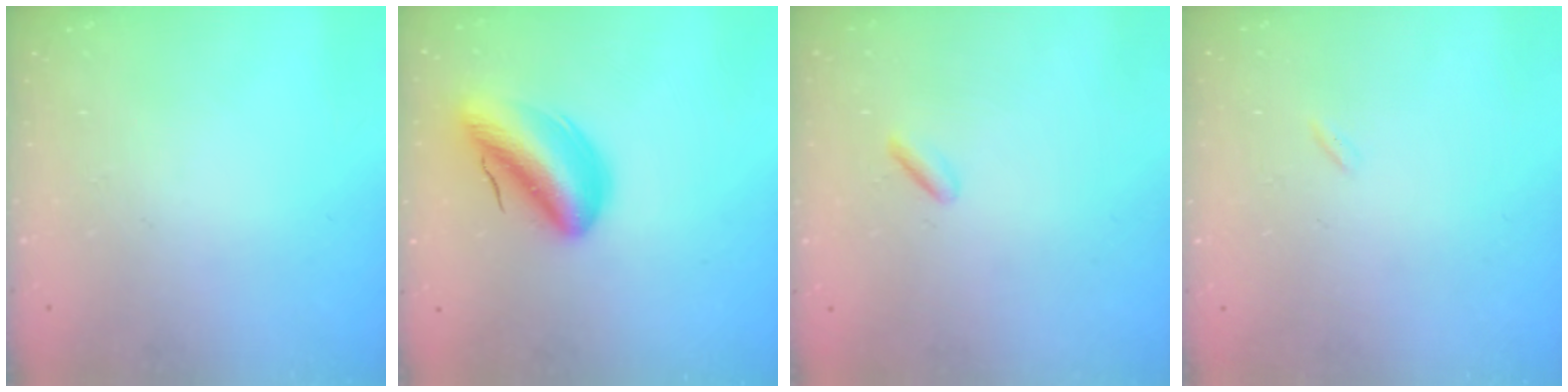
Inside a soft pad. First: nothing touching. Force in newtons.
{"total": 10.9, "press": 10.5, "slide": 2.9}
{"total": 1.1, "press": 0.9, "slide": 0.7}
{"total": 0.0}